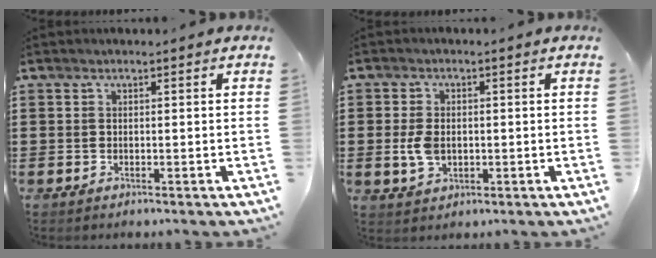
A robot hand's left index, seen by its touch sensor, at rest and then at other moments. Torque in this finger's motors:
{"motor_torque": [0.18, 0.16, 0.37, 0.08]}